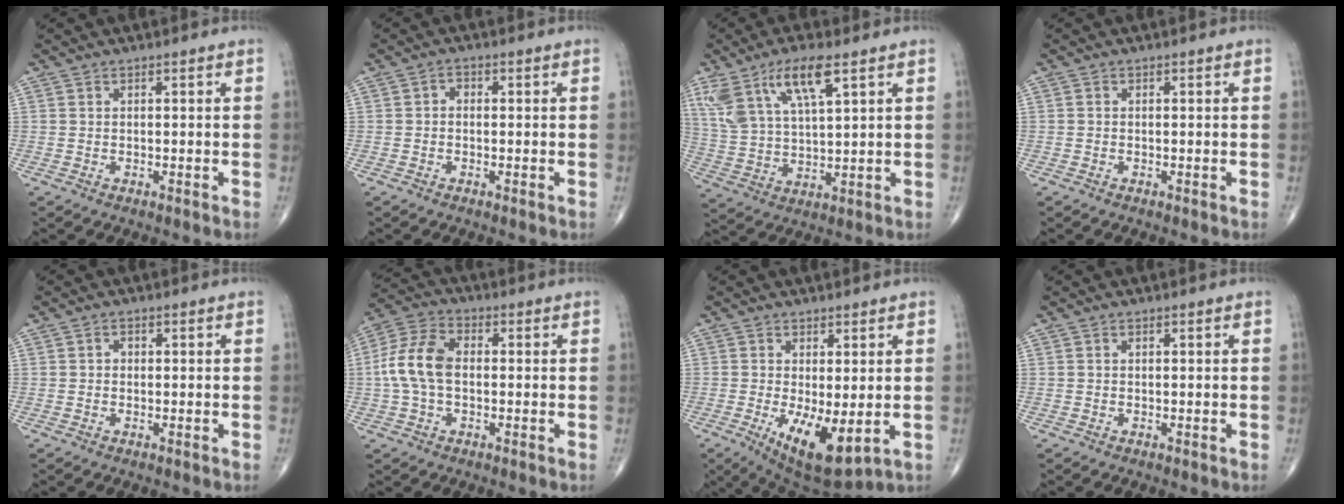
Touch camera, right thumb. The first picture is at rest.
{"total": 1.4, "force": [0.0, 1.1, 0.9], "torque": [-0.007, 0.007, -0.005]}
{"total": 12.9, "force": [7.1, 4.2, 10.0], "torque": [-0.202, -0.015, 0.142]}
{"total": 0.0}
{"total": 1.0, "force": [0.1, 0.9, 0.5], "torque": [-0.004, 0.002, -0.001]}
{"total": 10.1, "force": [-0.1, 6.2, 7.9], "torque": [-0.167, 0.027, -0.010]}
{"total": 10.3, "force": [-1.9, 4.1, 9.3], "torque": [-0.144, -0.026, -0.015]}
{"total": 0.0}